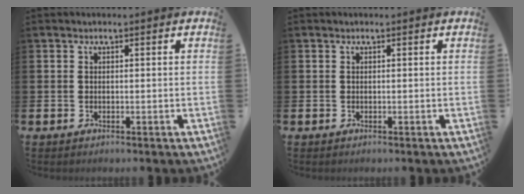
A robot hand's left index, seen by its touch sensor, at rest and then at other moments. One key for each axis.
{"total": 0.0}